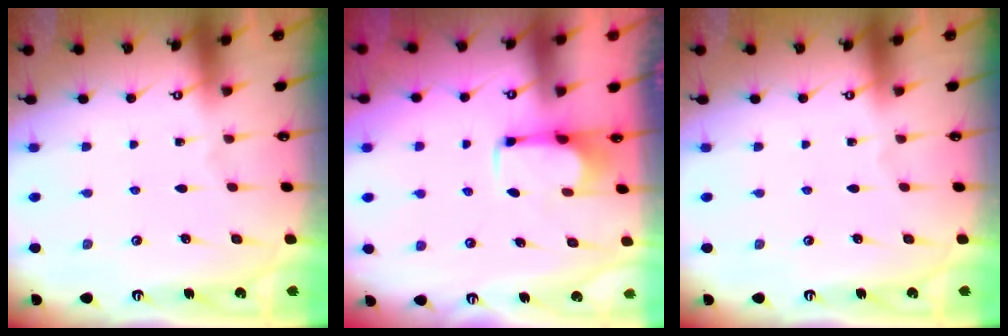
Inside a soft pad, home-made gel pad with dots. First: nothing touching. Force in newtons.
{"total": 2.6, "press": 2.5, "slide": 0.9}
{"total": 0.0}